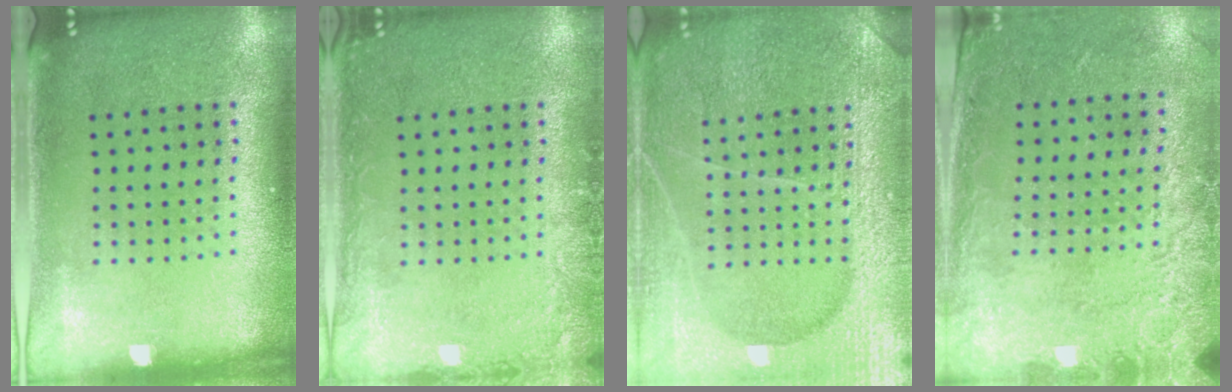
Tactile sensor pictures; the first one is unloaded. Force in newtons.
{"total": 2.0, "press": 2.0, "slide": 0.2}
{"total": 6.2, "press": 6.2, "slide": 0.7}
{"total": 2.8, "press": 2.0, "slide": 1.9}